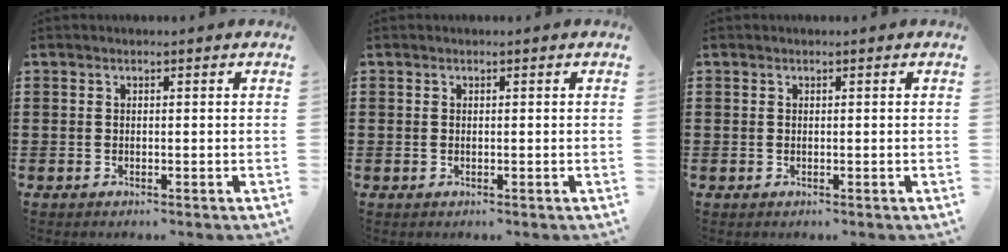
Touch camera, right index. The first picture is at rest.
{"total": 0.0}
{"total": 0.0}